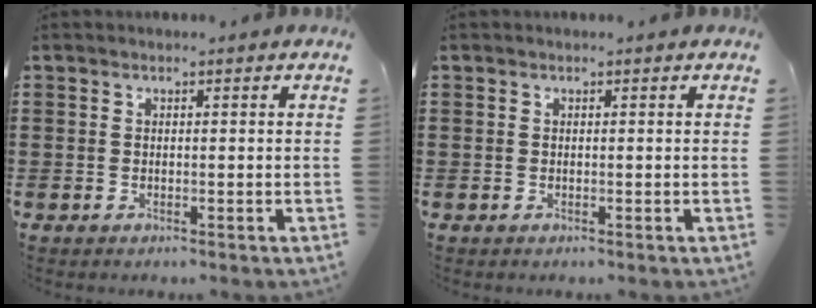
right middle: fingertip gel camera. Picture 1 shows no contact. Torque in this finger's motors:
{"motor_torque": [0.00, 0.00, 0.01, -0.01]}